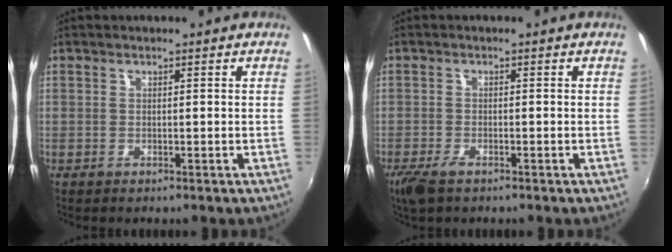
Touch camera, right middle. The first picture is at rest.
{"total": 4.1, "force": [-2.8, 1.4, 2.6], "torque": [-0.065, -0.014, -0.054]}